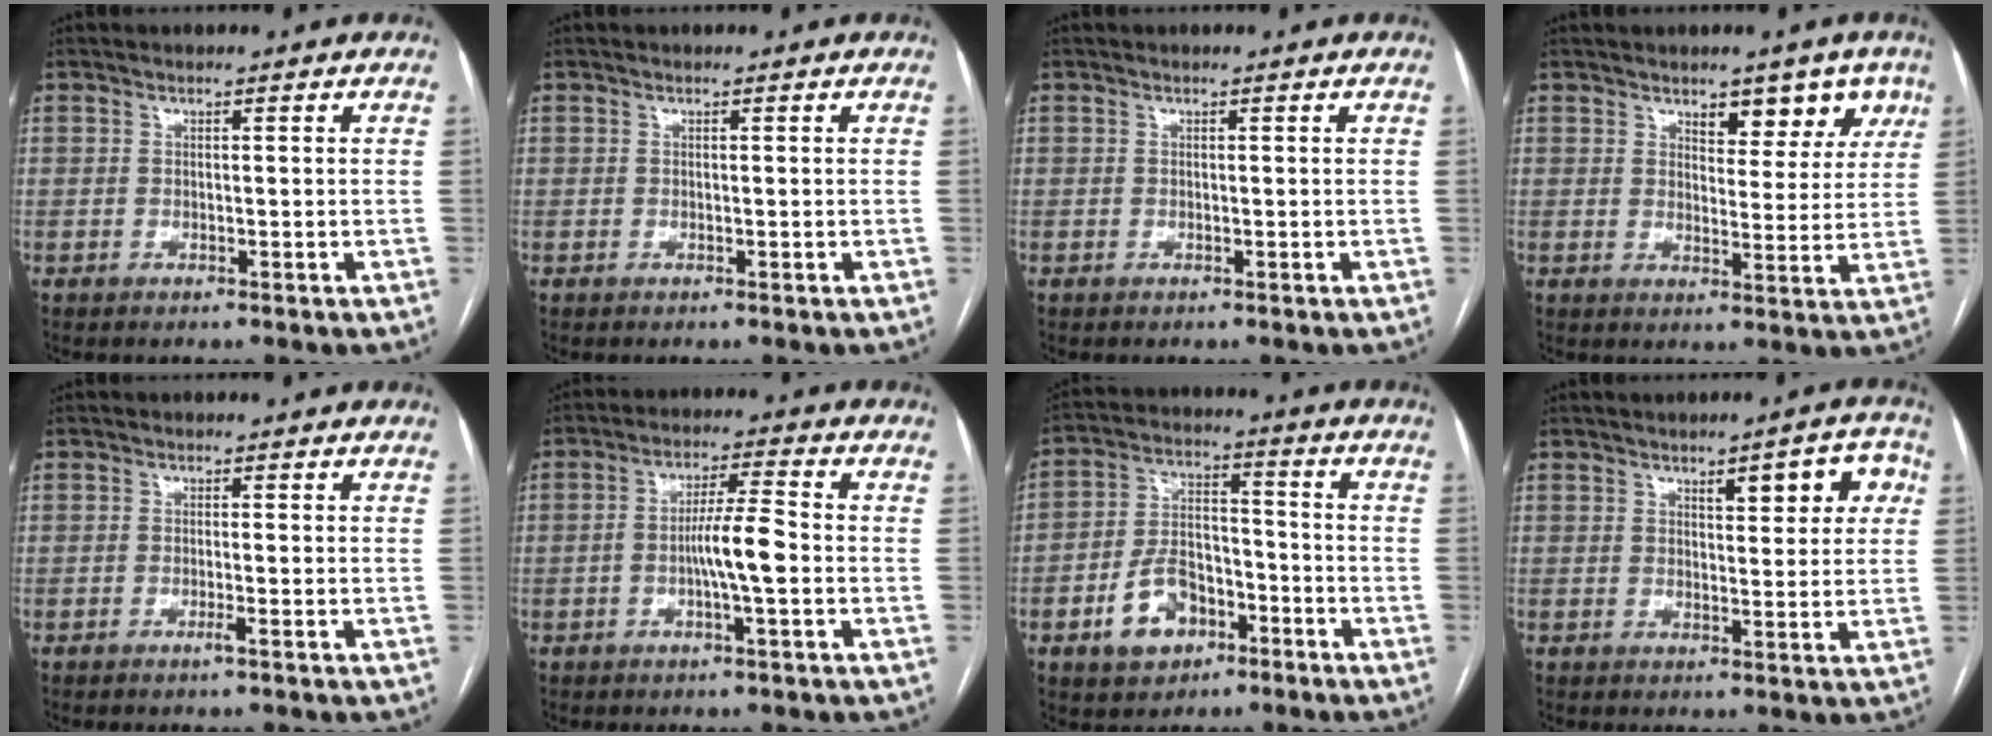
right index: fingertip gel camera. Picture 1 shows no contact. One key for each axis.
{"total": 0.0}
{"total": 0.0}
{"total": 6.3, "fx": 4.2, "fy": 3.1, "fz": 3.6, "tx": -0.022, "ty": 0.003, "tz": 0.056}
{"total": 1.0, "fx": -0.6, "fy": -0.2, "fz": 0.8, "tx": -0.017, "ty": -0.001, "tz": -0.010}
{"total": 6.8, "fx": -1.4, "fy": 0.6, "fz": 6.6, "tx": -0.122, "ty": 0.008, "tz": -0.027}
{"total": 9.7, "fx": -4.7, "fy": 6.3, "fz": 5.7, "tx": -0.115, "ty": 0.021, "tz": -0.075}
{"total": 6.6, "fx": 2.7, "fy": 2.0, "fz": 5.7, "tx": -0.064, "ty": 0.013, "tz": 0.033}